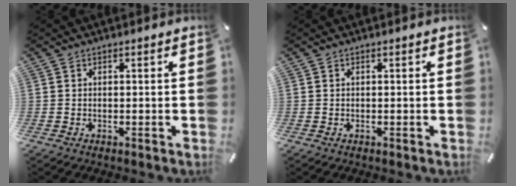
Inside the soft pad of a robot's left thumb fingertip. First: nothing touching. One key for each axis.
{"total": 0.0}